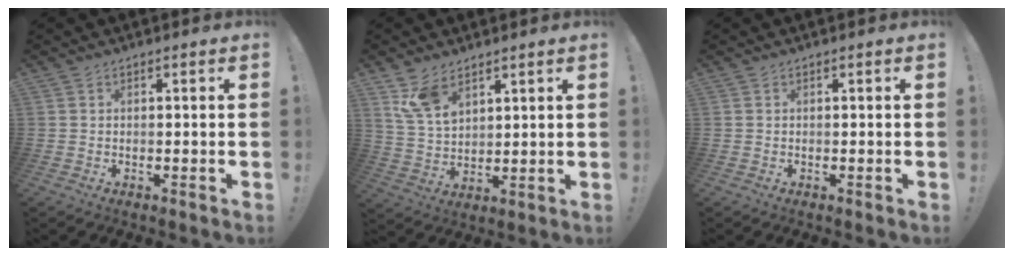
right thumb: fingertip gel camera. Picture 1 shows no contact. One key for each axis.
{"total": 9.2, "fx": 6.3, "fy": 4.7, "fz": 4.8, "tx": -0.088, "ty": -0.029, "tz": 0.124}
{"total": 0.0}